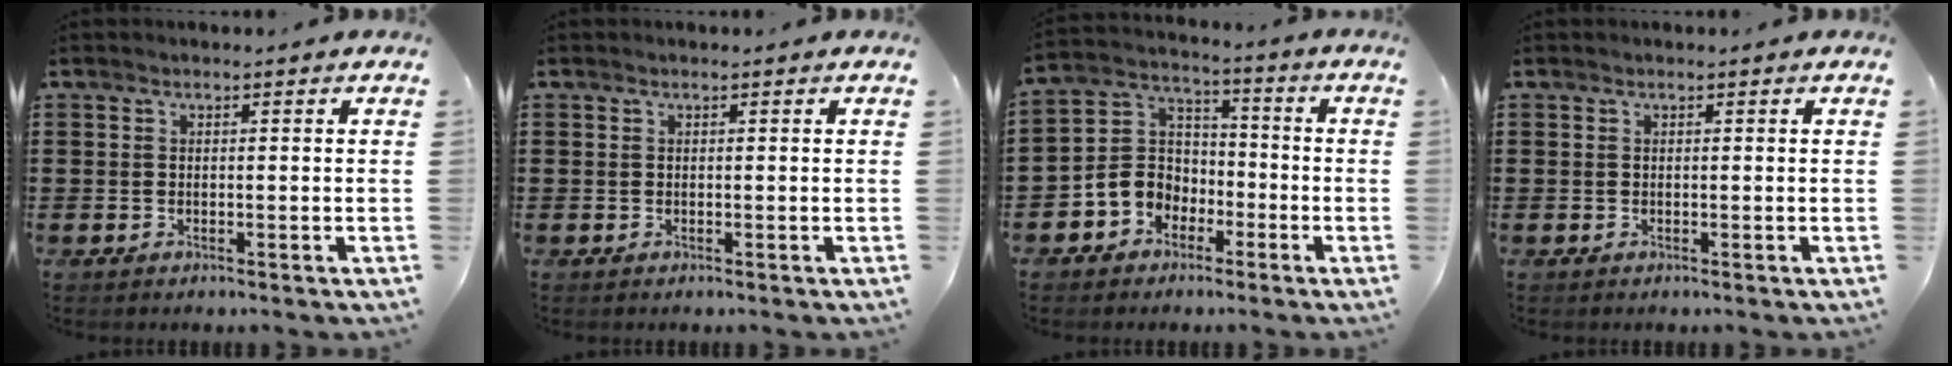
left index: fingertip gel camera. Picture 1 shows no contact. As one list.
[{"total": 0.0}, {"total": 6.7, "force": [-3.1, 5.8, 1.4], "torque": [-0.058, 0.014, -0.065]}, {"total": 0.0}]